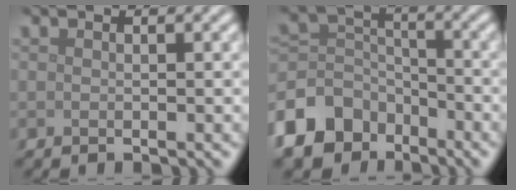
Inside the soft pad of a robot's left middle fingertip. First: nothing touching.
{"total": 8.8, "force": [-5.9, 5.9, 2.7], "torque": [-0.058, 0.000, -0.122]}